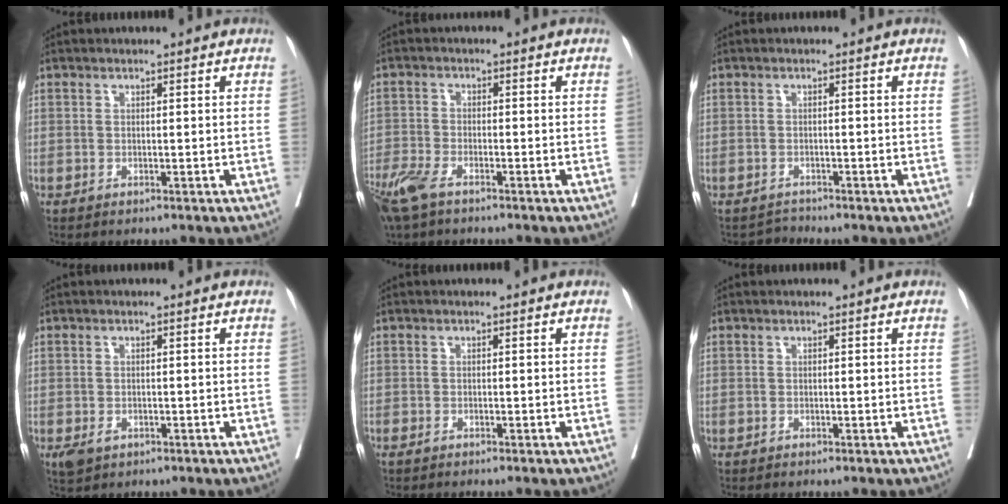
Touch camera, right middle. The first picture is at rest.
{"total": 6.3, "force": [-4.6, 2.0, 3.8], "torque": [-0.083, -0.011, -0.089]}
{"total": 1.3, "force": [-1.1, -0.2, -0.6], "torque": [0.012, -0.009, -0.019]}
{"total": 2.4, "force": [-1.1, 1.6, 1.4], "torque": [-0.024, -0.002, -0.009]}
{"total": 0.9, "force": [-0.8, 0.0, 0.4], "torque": [-0.006, -0.001, -0.014]}
{"total": 0.0}